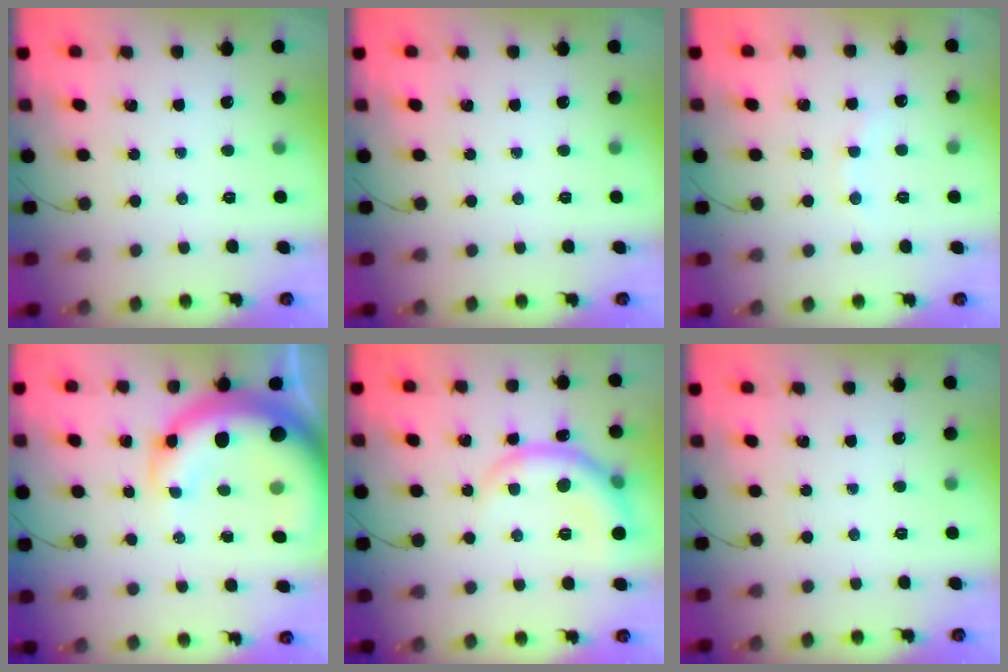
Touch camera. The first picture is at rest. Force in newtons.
{"total": 0.0}
{"total": 5.7, "press": 5.4, "slide": 1.6}
{"total": 14.5, "press": 14.0, "slide": 3.7}
{"total": 8.8, "press": 8.8, "slide": 0.2}
{"total": 0.0}